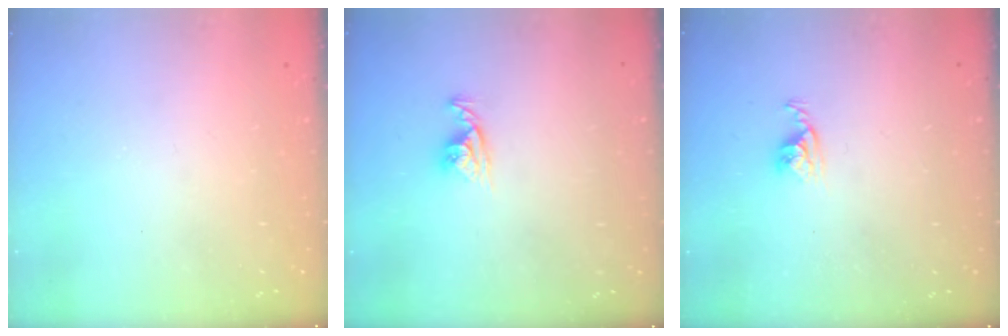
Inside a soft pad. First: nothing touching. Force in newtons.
{"total": 5.9, "press": 5.9, "slide": 0.5}
{"total": 4.5, "press": 4.5, "slide": 0.4}